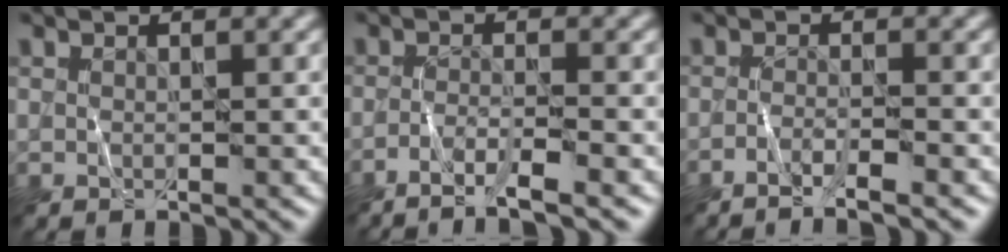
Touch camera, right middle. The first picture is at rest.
{"total": 3.3, "force": [-2.2, 0.2, 2.4], "torque": [-0.041, 0.004, -0.052]}
{"total": 2.7, "force": [-1.9, 0.1, 1.9], "torque": [-0.038, 0.004, -0.045]}